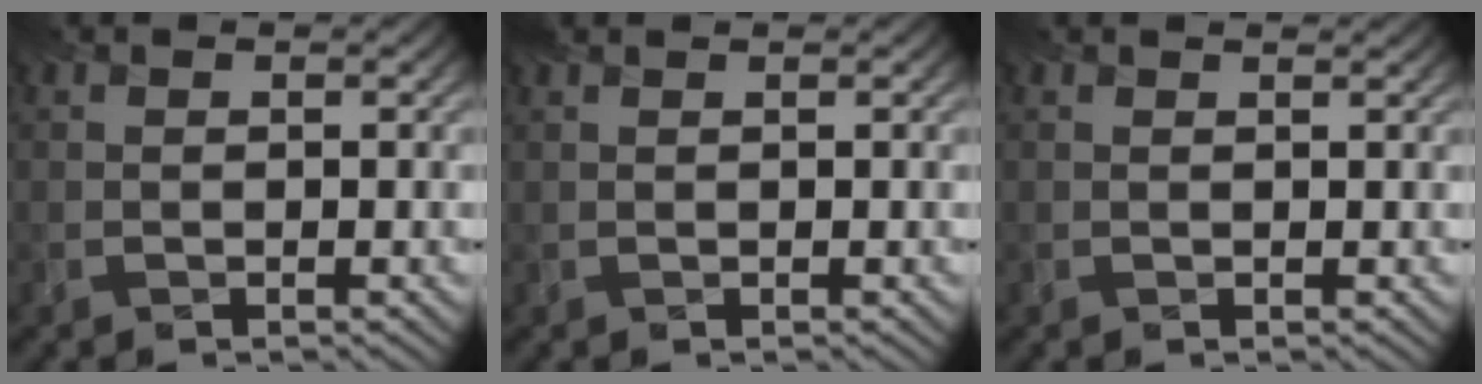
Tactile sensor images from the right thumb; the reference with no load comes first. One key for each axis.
{"total": 0.9, "fx": 0.8, "fy": 0.0, "fz": 0.3, "tx": -0.015, "ty": 0.005, "tz": 0.011}
{"total": 0.8, "fx": 0.8, "fy": -0.1, "fz": 0.3, "tx": -0.010, "ty": -0.002, "tz": 0.007}